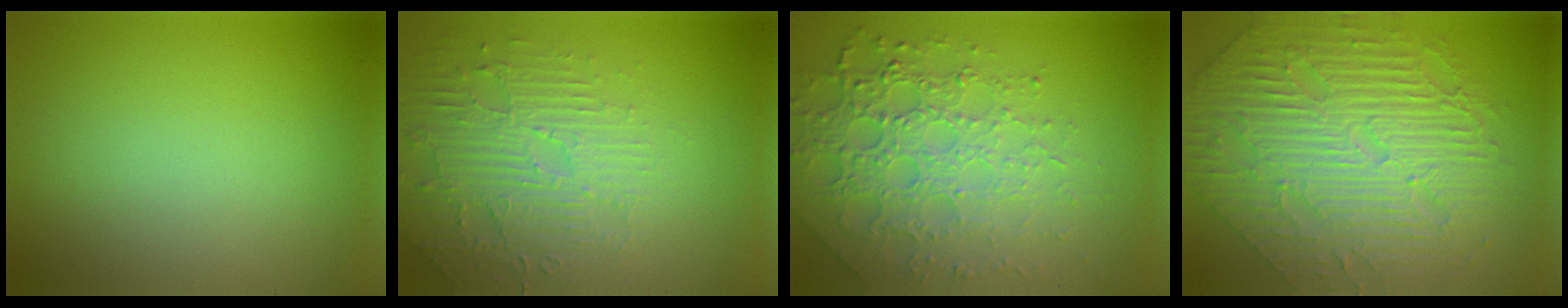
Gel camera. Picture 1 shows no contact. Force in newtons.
{"total": 4.4, "press": 3.6, "slide": 2.6}
{"total": 7.8, "press": 5.4, "slide": 5.6}
{"total": 11.2, "press": 7.3, "slide": 8.5}